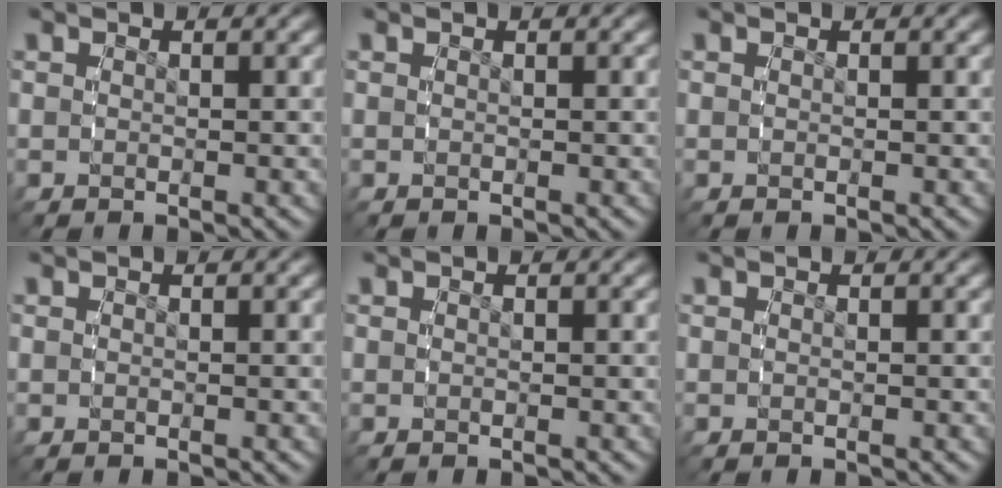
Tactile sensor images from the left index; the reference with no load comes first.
{"total": 0.0}
{"total": 0.0}
{"total": 0.0}
{"total": 0.0}
{"total": 0.0}